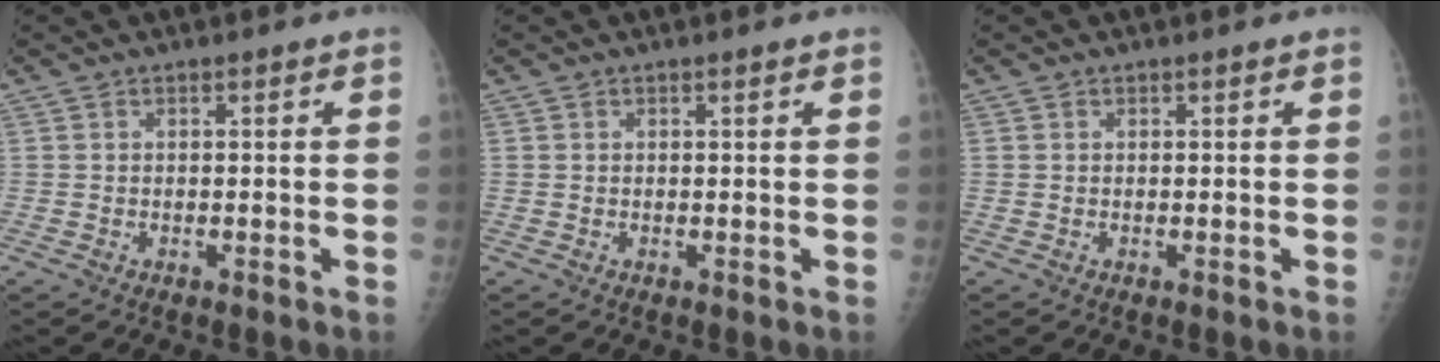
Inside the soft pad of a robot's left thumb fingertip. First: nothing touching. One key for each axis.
{"total": 0.0}
{"total": 0.0}